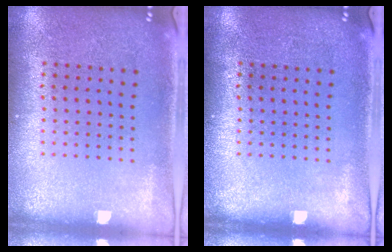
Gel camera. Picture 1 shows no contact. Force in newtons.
{"total": 0.0}